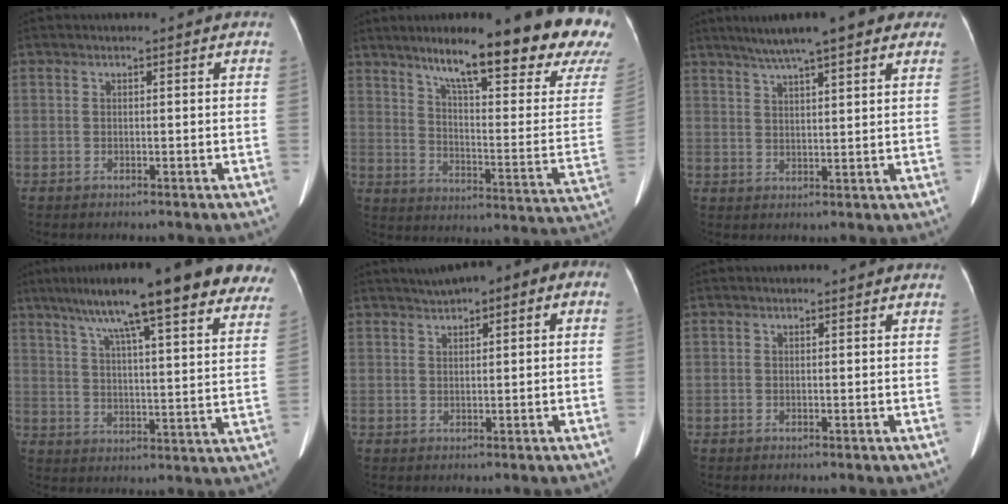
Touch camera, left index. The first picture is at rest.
{"total": 25.5, "force": [19.4, 2.7, 16.2], "torque": [-0.217, -0.047, 0.253]}
{"total": 12.8, "force": [9.6, 2.2, 8.2], "torque": [-0.126, 0.038, 0.135]}
{"total": 23.8, "force": [17.4, 3.2, 15.9], "torque": [-0.240, 0.042, 0.228]}
{"total": 7.0, "force": [3.5, 2.4, 5.6], "torque": [-0.079, 0.039, 0.046]}
{"total": 0.0}